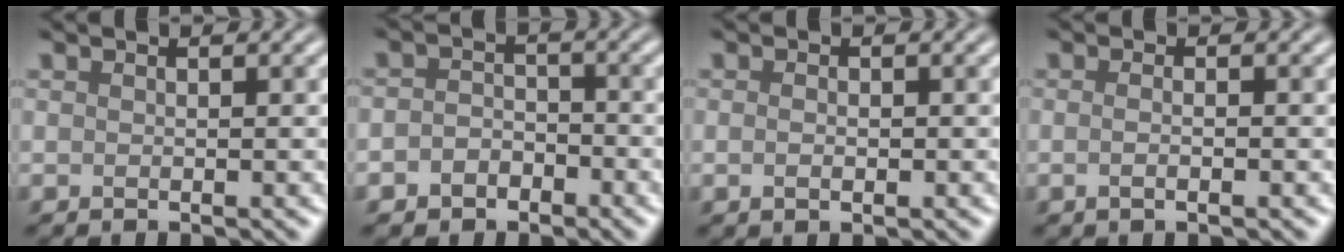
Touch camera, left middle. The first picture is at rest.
{"total": 2.5, "force": [-1.4, 1.9, 0.9], "torque": [-0.011, 0.005, -0.031]}
{"total": 1.1, "force": [-0.1, 0.6, 0.9], "torque": [-0.018, -0.002, -0.002]}
{"total": 1.7, "force": [-0.2, 0.8, 1.5], "torque": [-0.009, -0.007, -0.012]}